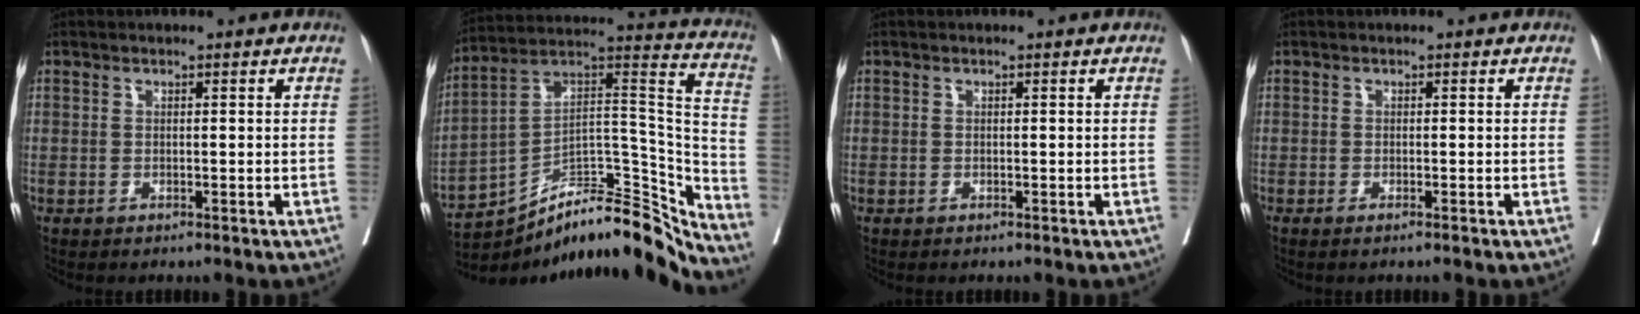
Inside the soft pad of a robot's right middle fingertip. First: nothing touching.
{"total": 22.2, "force": [-19.3, 4.9, 9.7], "torque": [-0.133, 0.066, -0.304]}
{"total": 0.5, "force": [-0.2, 0.4, -0.1], "torque": [0.008, 0.007, -0.008]}
{"total": 1.6, "force": [-1.1, -0.3, 1.0], "torque": [-0.012, 0.000, -0.013]}